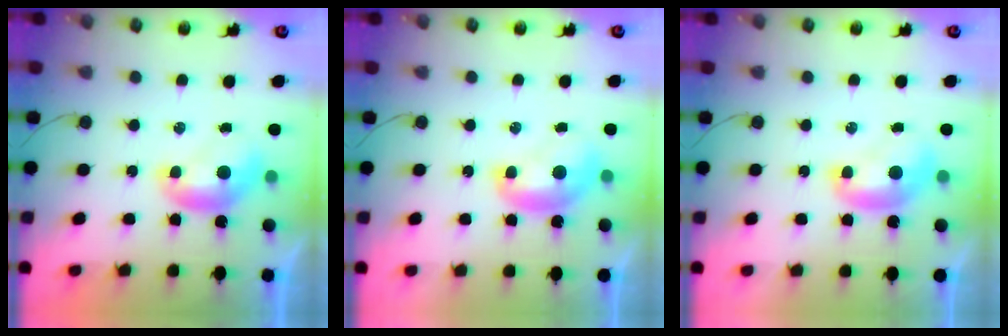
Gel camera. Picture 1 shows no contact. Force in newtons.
{"total": 2.1, "press": 2.1, "slide": 0.3}
{"total": 1.6, "press": 1.6, "slide": 0.3}